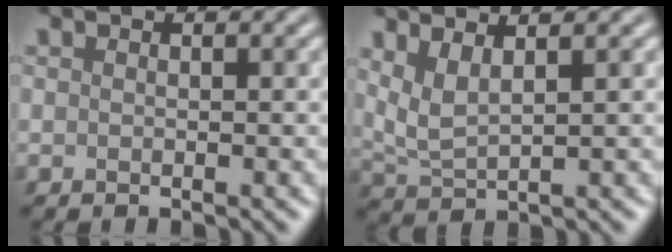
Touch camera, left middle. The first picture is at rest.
{"total": 2.9, "force": [1.6, 0.7, 2.2], "torque": [-0.054, -0.004, 0.038]}